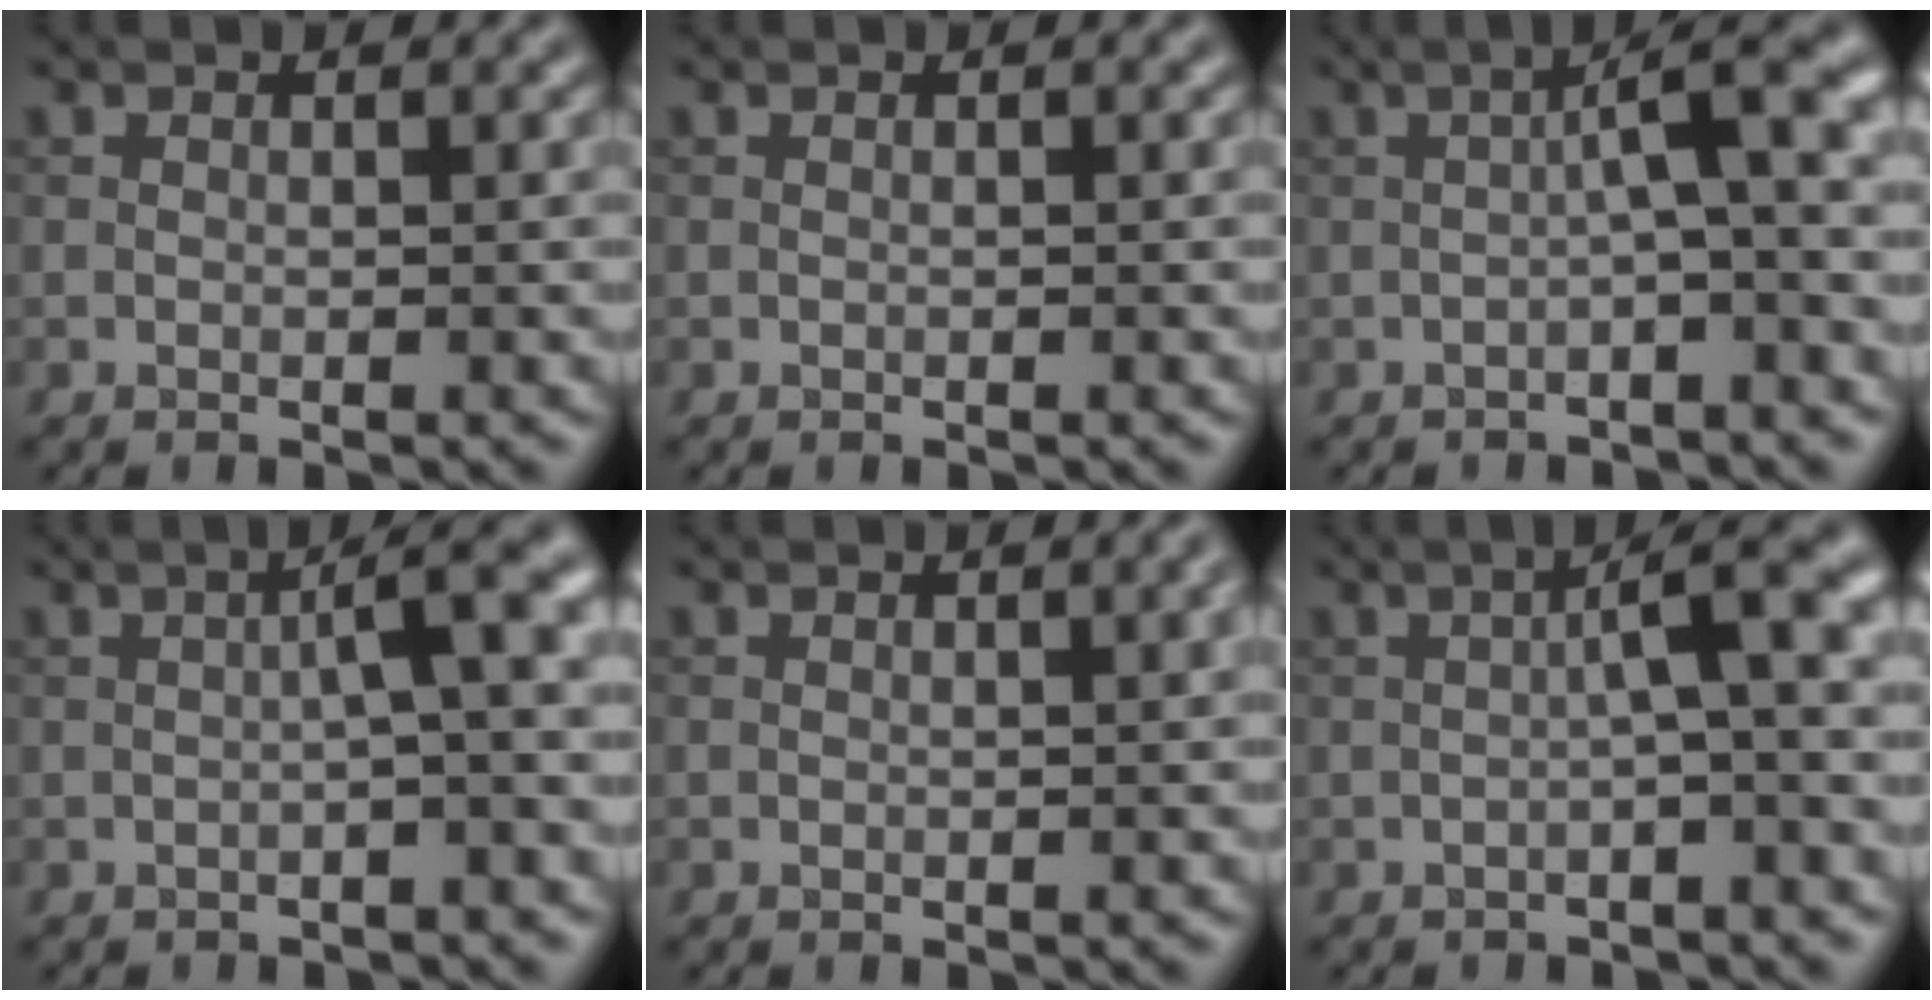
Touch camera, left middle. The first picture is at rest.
{"total": 0.0}
{"total": 5.7, "force": [-0.4, 0.9, 5.6], "torque": [-0.085, 0.026, -0.014]}
{"total": 4.7, "force": [-0.2, 0.5, 4.6], "torque": [-0.073, 0.021, -0.009]}
{"total": 1.4, "force": [0.2, 0.4, 1.3], "torque": [-0.017, -0.003, 0.004]}
{"total": 5.2, "force": [-0.2, 0.7, 5.1], "torque": [-0.080, 0.023, -0.010]}